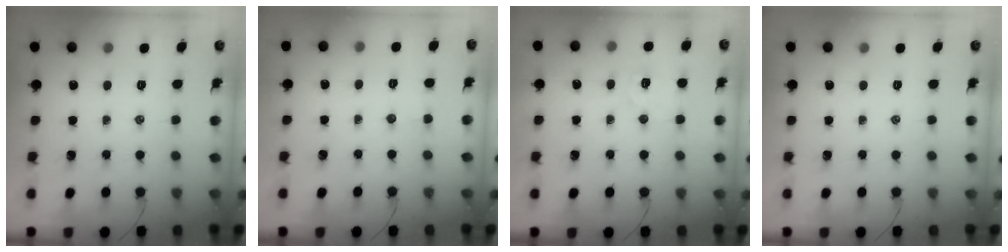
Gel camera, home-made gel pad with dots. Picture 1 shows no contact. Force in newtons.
{"total": 2.4, "press": 2.3, "slide": 0.6}
{"total": 7.1, "press": 6.9, "slide": 1.5}
{"total": 0.0}